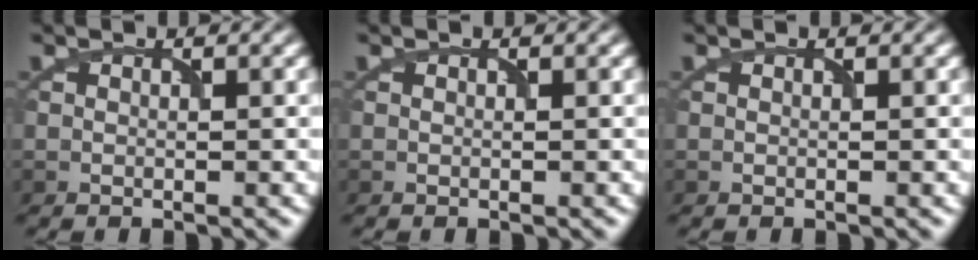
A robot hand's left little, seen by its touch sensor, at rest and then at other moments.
{"total": 0.0}
{"total": 0.0}